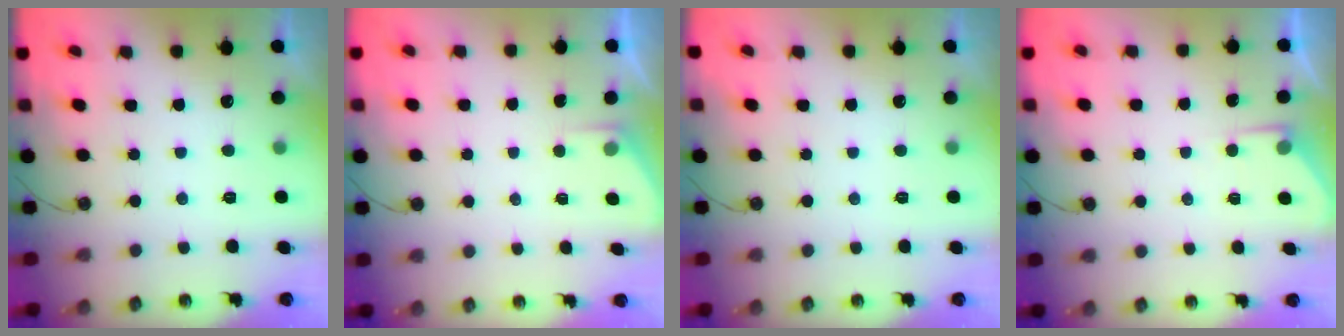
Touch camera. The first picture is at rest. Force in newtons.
{"total": 1.4, "press": 1.3, "slide": 0.2}
{"total": 0.0}
{"total": 3.5, "press": 3.5, "slide": 0.6}